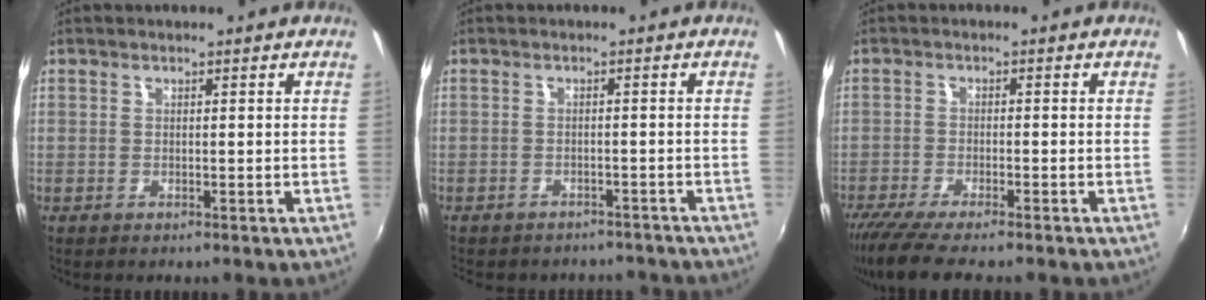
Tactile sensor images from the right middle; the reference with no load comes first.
{"total": 8.4, "force": [-7.6, 3.0, 2.0], "torque": [-0.050, -0.005, -0.092]}
{"total": 8.3, "force": [-7.0, 0.6, 4.3], "torque": [-0.101, -0.034, -0.124]}